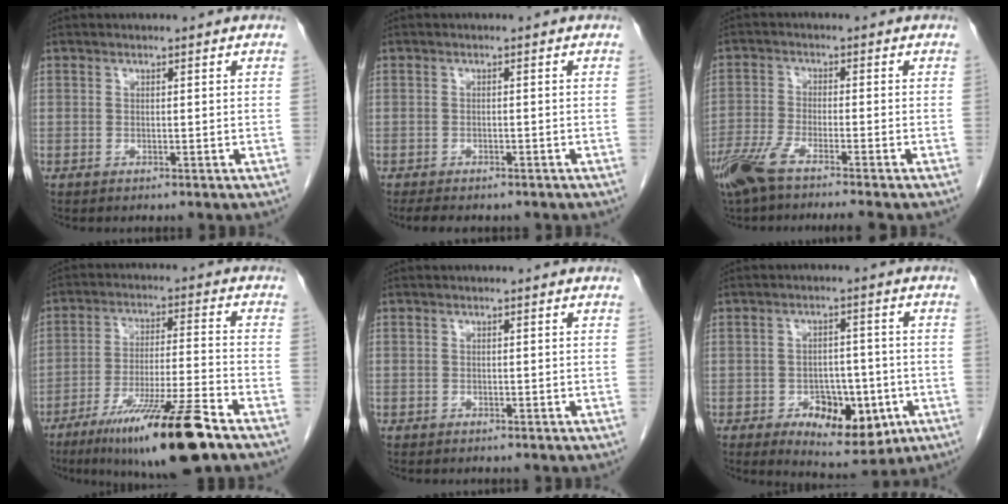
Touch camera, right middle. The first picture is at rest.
{"total": 5.6, "force": [-4.6, 2.0, 2.5], "torque": [-0.036, -0.009, -0.058]}
{"total": 8.1, "force": [-6.3, 0.0, 5.1], "torque": [-0.093, -0.019, -0.113]}
{"total": 16.1, "force": [-10.4, 0.3, 12.2], "torque": [-0.205, -0.033, -0.176]}
{"total": 1.2, "force": [-1.0, 0.7, 0.1], "torque": [-0.006, 0.003, -0.017]}
{"total": 9.7, "force": [-3.6, 5.1, 7.4], "torque": [-0.100, 0.004, -0.042]}